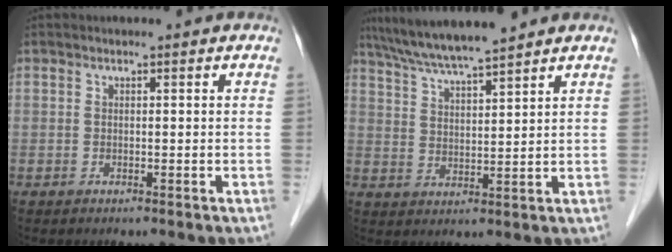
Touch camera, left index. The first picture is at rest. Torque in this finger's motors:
{"motor_torque": [0.23, -0.39, 0.39, 0.08]}